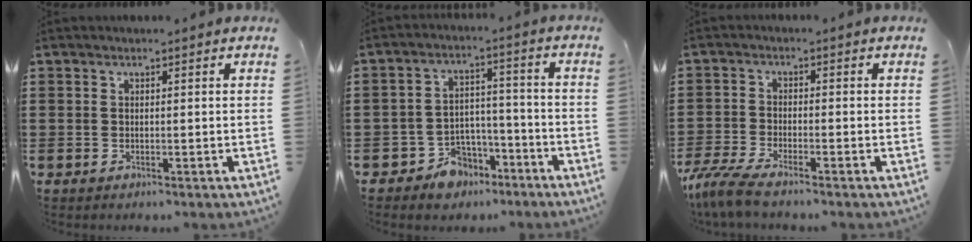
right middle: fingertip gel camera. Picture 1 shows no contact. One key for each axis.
{"total": 5.5, "fx": -4.5, "fy": 3.0, "fz": 0.7, "tx": -0.020, "ty": 0.018, "tz": -0.089}
{"total": 4.5, "fx": -3.8, "fy": 0.2, "fz": 2.4, "tx": -0.076, "ty": -0.022, "tz": -0.081}